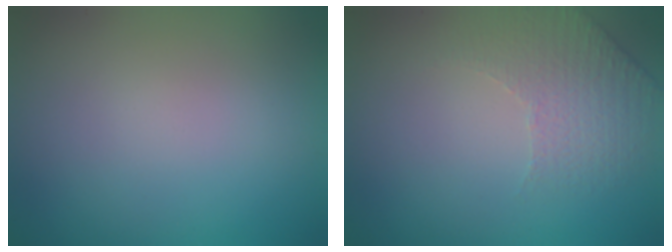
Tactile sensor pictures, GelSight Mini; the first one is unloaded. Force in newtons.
{"total": 1.9, "press": 1.6, "slide": 1.0}